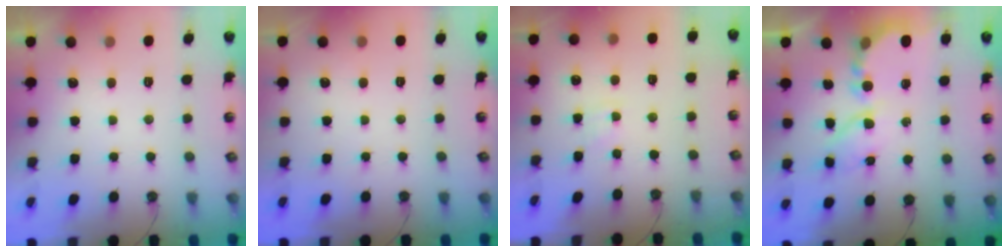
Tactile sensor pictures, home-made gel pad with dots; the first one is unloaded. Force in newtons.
{"total": 0.0}
{"total": 2.7, "press": 2.7, "slide": 0.4}
{"total": 7.3, "press": 7.3, "slide": 0.7}